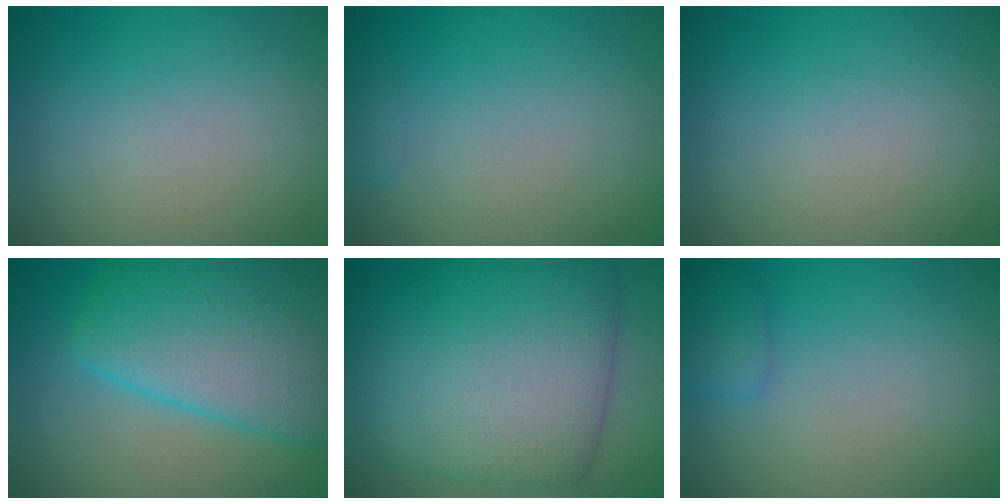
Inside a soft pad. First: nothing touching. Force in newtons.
{"total": 0.6, "press": 0.6, "slide": 0.1}
{"total": 0.0}
{"total": 11.6, "press": 11.6, "slide": 0.4}
{"total": 12.5, "press": 12.5, "slide": 0.3}
{"total": 1.3, "press": 1.3, "slide": 0.0}